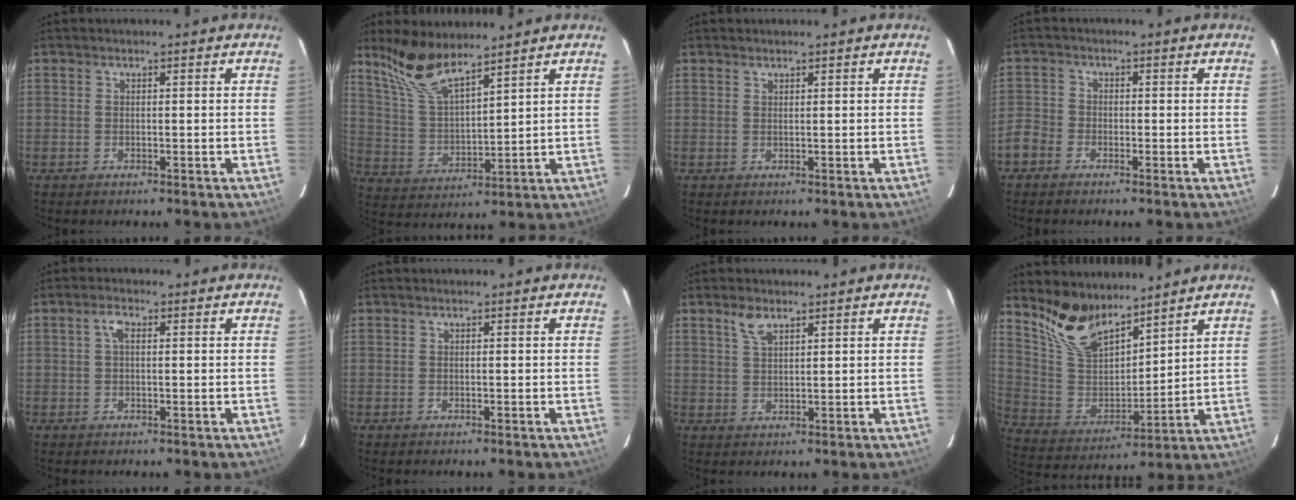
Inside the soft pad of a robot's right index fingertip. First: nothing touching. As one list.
[{"total": 10.5, "force": [8.5, 2.4, 5.6], "torque": [-0.115, 0.005, 0.178]}, {"total": 0.6, "force": [0.6, 0.0, 0.1], "torque": [-0.005, 0.000, 0.011]}, {"total": 4.4, "force": [-2.6, 3.4, 1.0], "torque": [-0.030, 0.012, -0.061]}, {"total": 2.2, "force": [0.5, 1.1, 1.9], "torque": [-0.039, 0.009, 0.008]}, {"total": 0.0}, {"total": 3.3, "force": [2.2, 1.4, 2.0], "torque": [-0.038, 0.005, 0.044]}, {"total": 13.5, "force": [10.7, 5.4, 6.1], "torque": [-0.135, 0.003, 0.220]}]